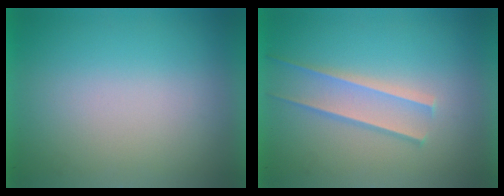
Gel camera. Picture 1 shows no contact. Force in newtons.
{"total": 1.7}